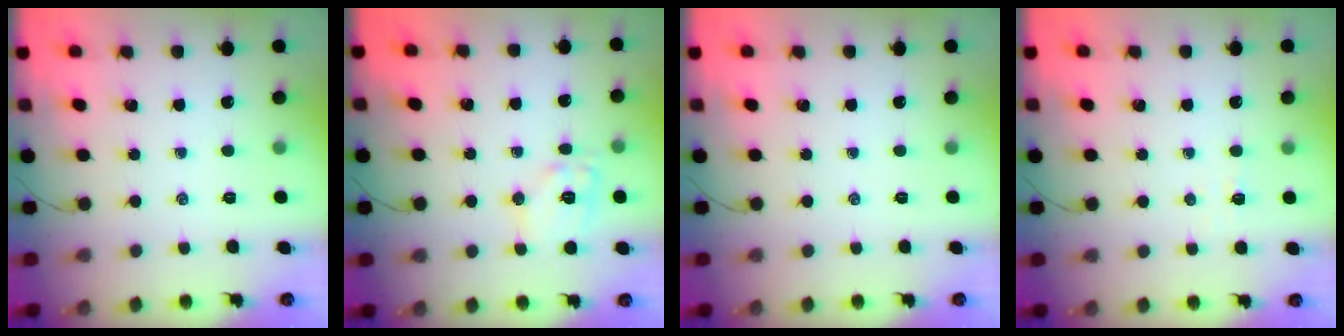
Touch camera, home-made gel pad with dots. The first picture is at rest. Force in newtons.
{"total": 10.4, "press": 10.4, "slide": 0.4}
{"total": 0.0}
{"total": 2.6, "press": 2.5, "slide": 0.8}